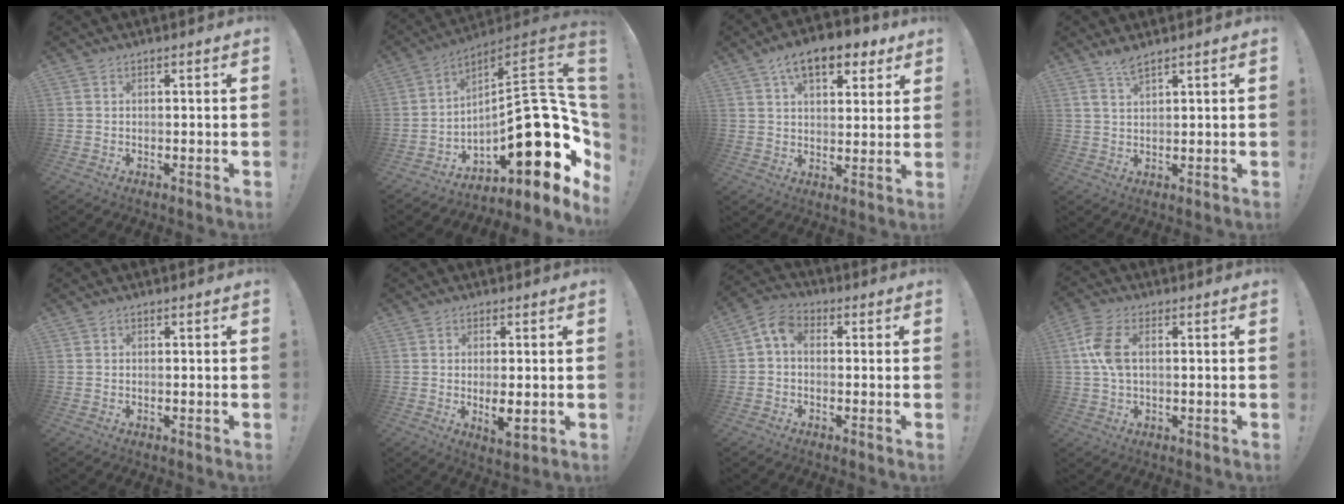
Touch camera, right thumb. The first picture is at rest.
{"total": 24.4, "force": [-4.3, 10.1, 21.8], "torque": [-0.304, 0.007, -0.063]}
{"total": 12.2, "force": [7.1, 6.3, 7.7], "torque": [-0.107, -0.032, 0.124]}
{"total": 3.8, "force": [3.2, 0.5, 2.0], "torque": [-0.030, -0.017, 0.054]}
{"total": 0.0}
{"total": 5.5, "force": [-0.3, 1.7, 5.2], "torque": [-0.082, -0.015, -0.004]}
{"total": 5.8, "force": [0.3, 4.0, 4.2], "torque": [-0.086, 0.005, 0.006]}
{"total": 8.3, "force": [1.2, 4.5, 6.8], "torque": [-0.145, 0.002, 0.021]}